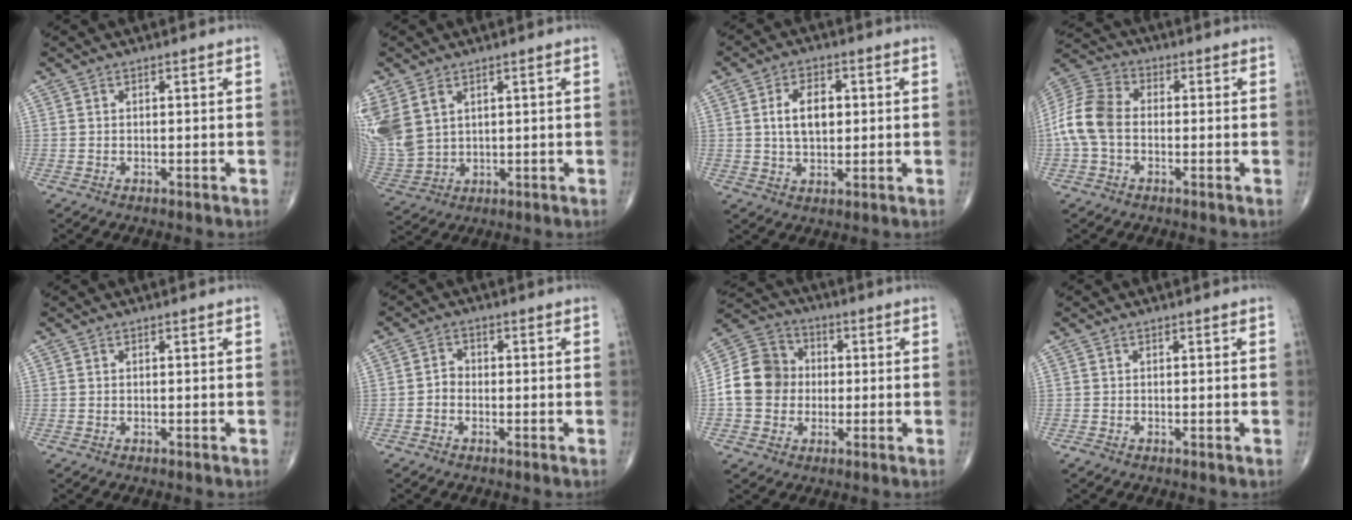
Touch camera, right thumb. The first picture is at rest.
{"total": 12.2, "force": [4.7, 8.4, 7.5], "torque": [-0.190, -0.005, 0.114]}
{"total": 7.7, "force": [1.2, 4.7, 6.0], "torque": [-0.090, 0.003, 0.022]}
{"total": 10.5, "force": [-1.2, 7.3, 7.4], "torque": [-0.155, 0.028, -0.037]}
{"total": 0.0}
{"total": 2.5, "force": [-0.7, 2.0, 1.2], "torque": [-0.008, 0.011, -0.019]}
{"total": 11.7, "force": [-0.8, 10.4, 5.4], "torque": [-0.084, 0.029, -0.024]}
{"total": 0.5, "force": [-0.1, 0.3, 0.4], "torque": [-0.008, -0.004, -0.006]}